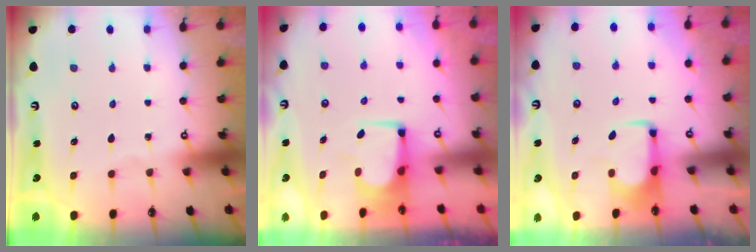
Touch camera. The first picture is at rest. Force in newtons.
{"total": 6.3, "press": 6.3, "slide": 0.3}
{"total": 2.0, "press": 2.0, "slide": 0.4}